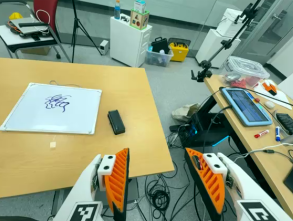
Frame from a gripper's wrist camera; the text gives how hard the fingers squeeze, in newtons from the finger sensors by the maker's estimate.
{"total": 0.0}